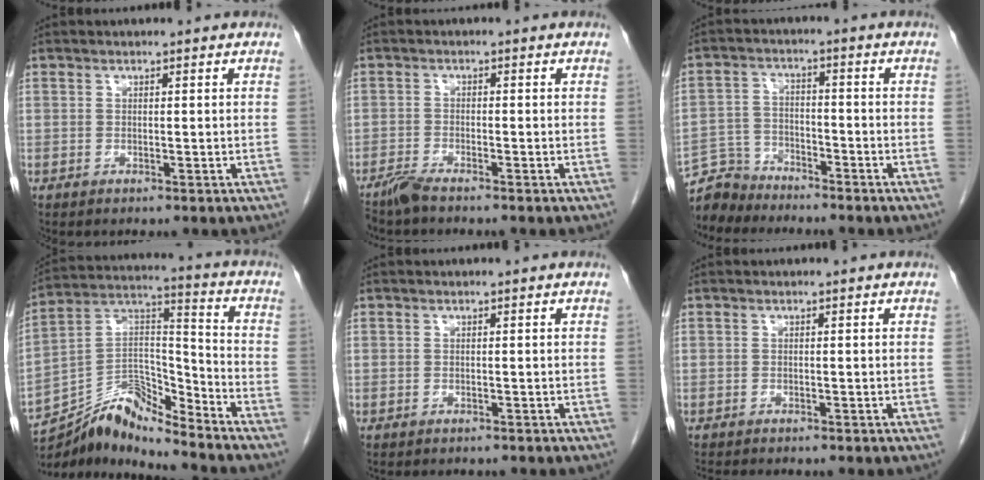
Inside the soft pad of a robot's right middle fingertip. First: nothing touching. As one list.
[{"total": 2.5, "force": [-2.3, 0.0, 1.0], "torque": [-0.028, -0.007, -0.046]}, {"total": 6.0, "force": [-5.7, 1.5, -0.7], "torque": [0.010, 0.001, -0.113]}, {"total": 13.9, "force": [-13.3, 0.8, 3.8], "torque": [-0.062, 0.043, -0.249]}, {"total": 1.5, "force": [-1.4, 0.6, 0.3], "torque": [-0.011, -0.001, -0.016]}, {"total": 2.7, "force": [-2.5, 0.5, 1.1], "torque": [-0.016, -0.005, -0.036]}]